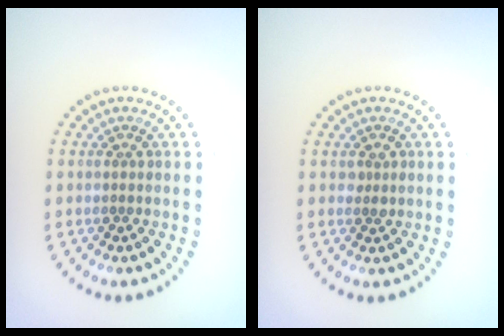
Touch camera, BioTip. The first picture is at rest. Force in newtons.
{"total": 0.7, "press": 0.6, "slide": 0.1}